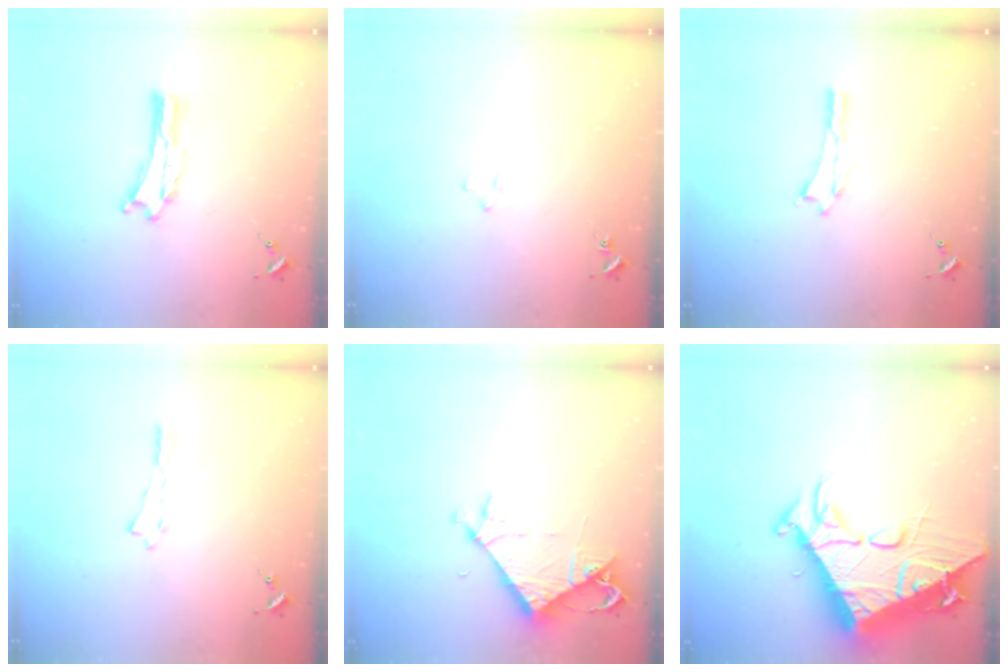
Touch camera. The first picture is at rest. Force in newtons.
{"total": 1.9, "press": 1.9, "slide": 0.1}
{"total": 0.0}
{"total": 0.0}
{"total": 6.0, "press": 6.0, "slide": 0.4}
{"total": 15.2, "press": 15.0, "slide": 1.9}